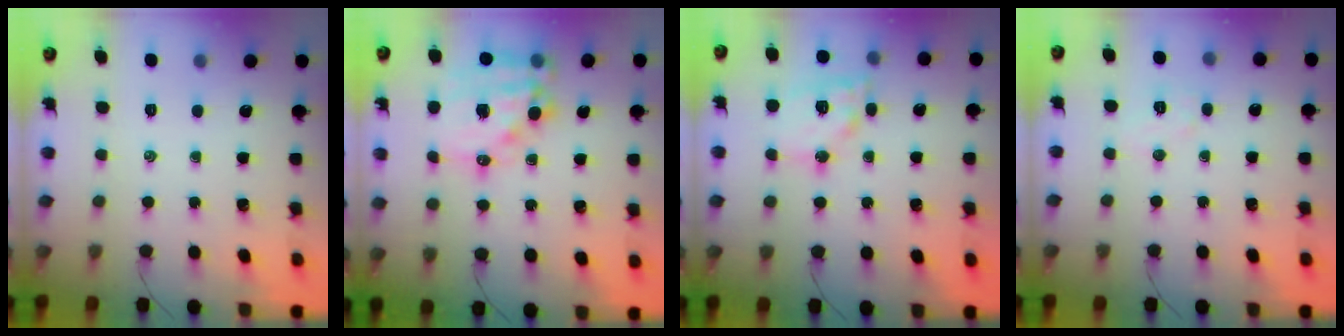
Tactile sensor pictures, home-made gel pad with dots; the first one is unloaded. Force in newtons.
{"total": 15.4, "press": 15.2, "slide": 2.3}
{"total": 14.3, "press": 14.1, "slide": 2.6}
{"total": 5.2, "press": 5.1, "slide": 1.1}